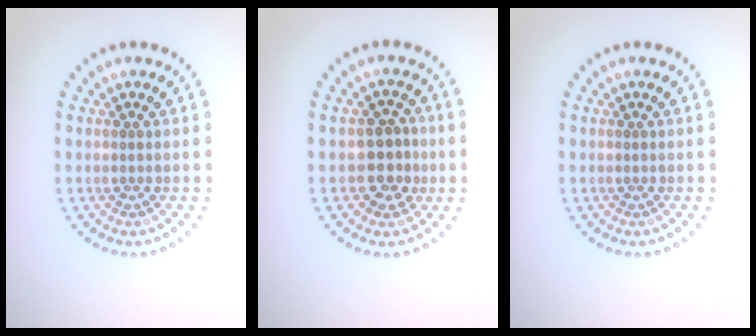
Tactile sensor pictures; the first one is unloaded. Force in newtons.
{"total": 2.8, "press": 2.7, "slide": 0.9}
{"total": 0.0}